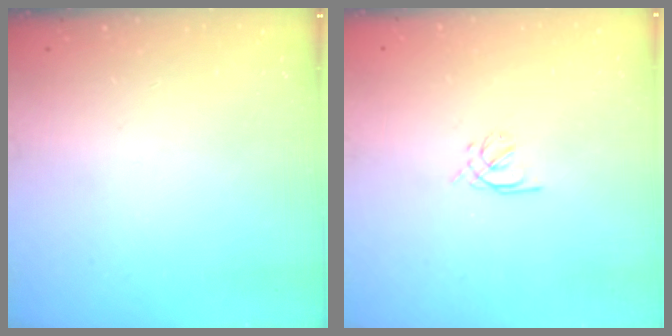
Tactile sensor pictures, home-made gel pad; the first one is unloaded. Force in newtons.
{"total": 1.2, "press": 1.0, "slide": 0.5}